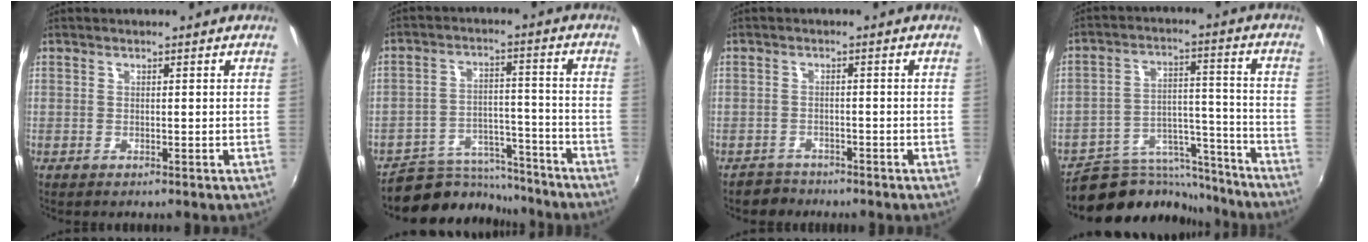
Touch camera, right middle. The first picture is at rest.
{"total": 11.1, "force": [-10.2, 4.3, 1.1], "torque": [-0.027, 0.031, -0.151]}
{"total": 2.9, "force": [-2.4, 1.5, -0.3], "torque": [-0.006, 0.006, -0.043]}
{"total": 14.2, "force": [-12.8, 5.9, 2.2], "torque": [-0.030, 0.051, -0.185]}